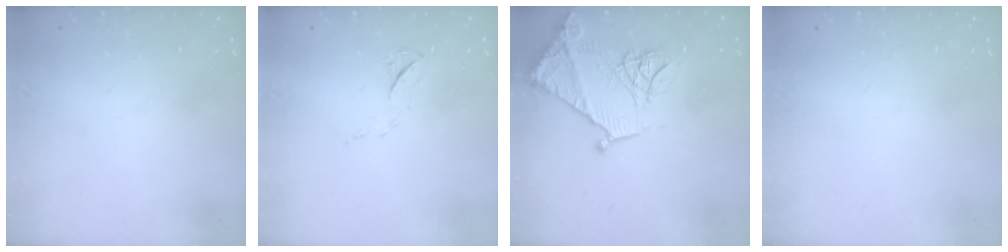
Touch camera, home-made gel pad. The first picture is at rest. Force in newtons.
{"total": 5.0, "press": 5.0, "slide": 0.7}
{"total": 17.4, "press": 17.4, "slide": 1.3}
{"total": 0.0}